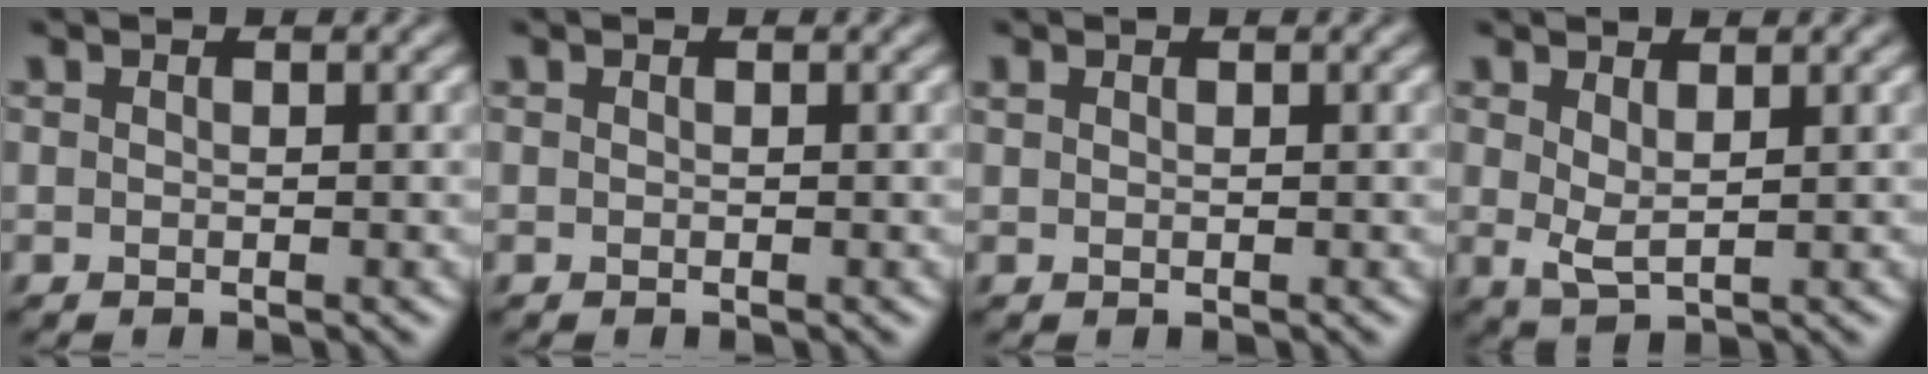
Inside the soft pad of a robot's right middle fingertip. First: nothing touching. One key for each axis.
{"total": 0.0}
{"total": 0.6, "fx": 0.5, "fy": 0.2, "fz": 0.2, "tx": -0.005, "ty": 0.002, "tz": 0.011}
{"total": 1.9, "fx": 0.9, "fy": 0.6, "fz": 1.5, "tx": -0.035, "ty": -0.006, "tz": 0.020}